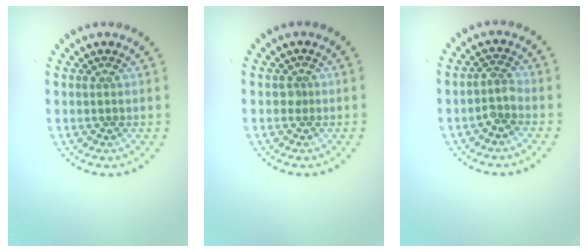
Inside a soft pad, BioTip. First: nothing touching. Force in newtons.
{"total": 0.6, "press": 0.4, "slide": 0.4}
{"total": 1.8, "press": 1.4, "slide": 1.1}